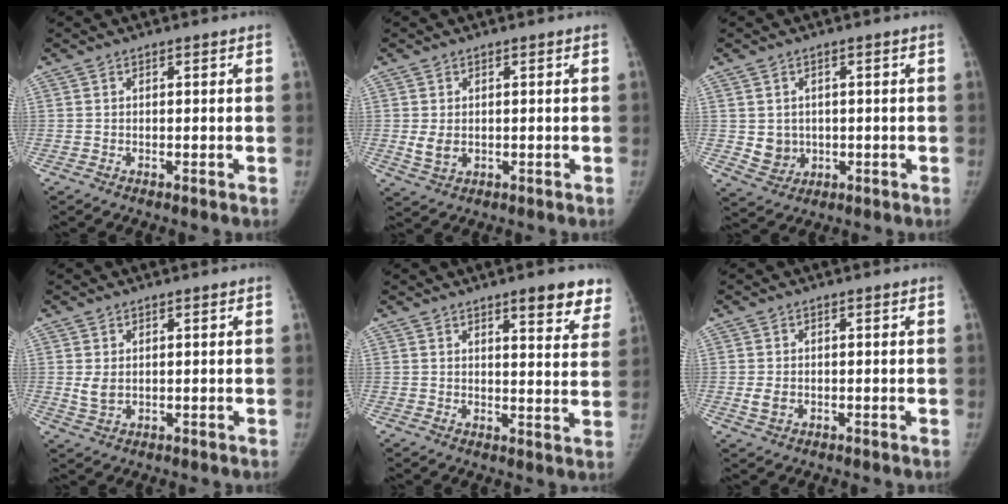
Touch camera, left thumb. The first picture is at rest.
{"total": 3.1, "force": [0.0, 2.3, 2.1], "torque": [-0.035, -0.008, 0.009]}
{"total": 4.5, "force": [0.0, 4.1, 1.8], "torque": [-0.010, -0.002, 0.015]}
{"total": 2.7, "force": [0.5, 1.9, 1.9], "torque": [-0.028, -0.010, 0.019]}
{"total": 9.7, "force": [6.9, 2.6, 6.3], "torque": [-0.042, -0.036, 0.081]}
{"total": 2.3, "force": [-0.3, 1.7, 1.5], "torque": [-0.025, -0.002, -0.002]}